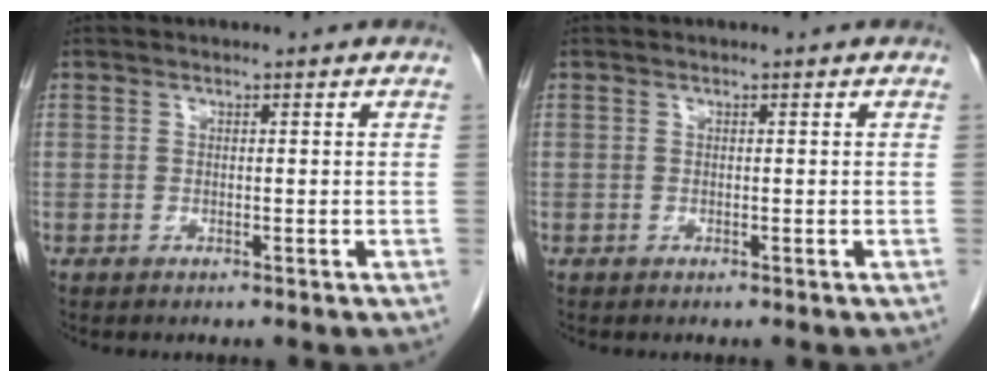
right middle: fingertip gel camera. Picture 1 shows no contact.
{"total": 0.0}